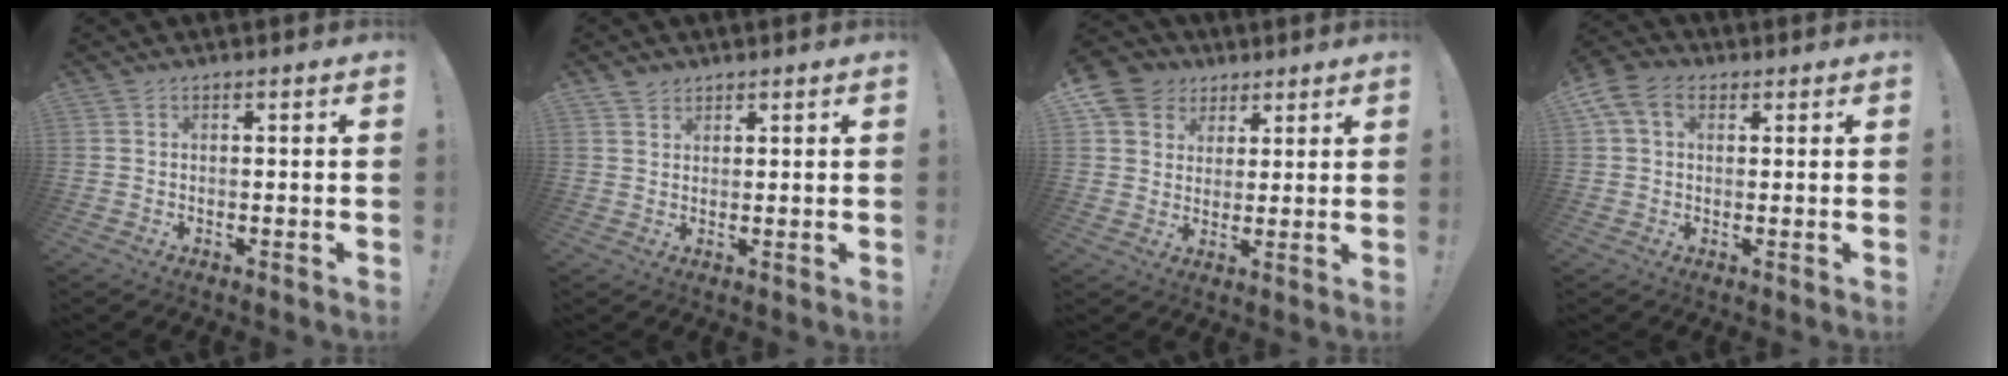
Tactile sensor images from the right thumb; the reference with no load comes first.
{"total": 2.5, "force": [2.0, 1.4, 0.3], "torque": [0.004, -0.012, 0.035]}
{"total": 9.2, "force": [4.3, 7.8, 2.3], "torque": [-0.030, -0.028, 0.089]}
{"total": 8.0, "force": [2.9, 5.5, 5.0], "torque": [-0.100, 0.007, 0.060]}